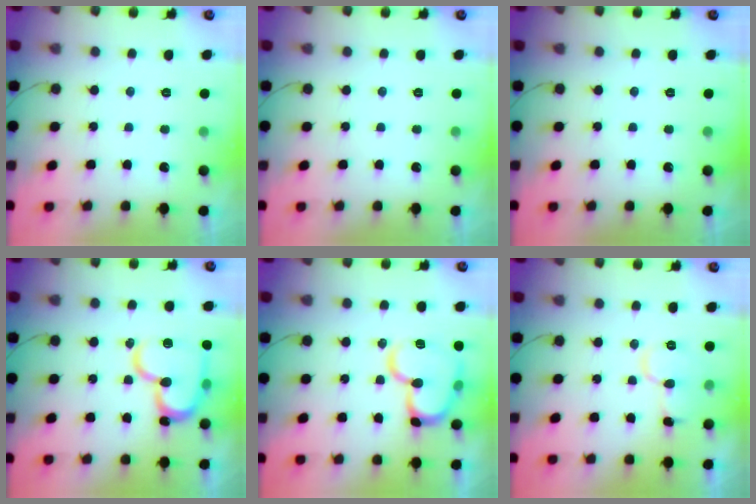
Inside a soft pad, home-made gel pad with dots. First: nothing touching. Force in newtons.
{"total": 0.0}
{"total": 0.0}
{"total": 17.3, "press": 17.2, "slide": 1.7}
{"total": 15.3, "press": 15.2, "slide": 1.2}
{"total": 8.6, "press": 8.6, "slide": 1.0}